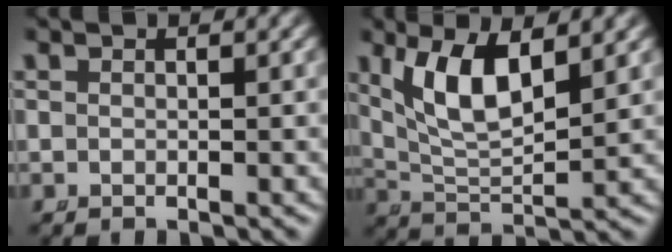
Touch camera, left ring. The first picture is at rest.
{"total": 6.1, "force": [2.5, 2.8, 4.9], "torque": [-0.104, -0.009, 0.054]}